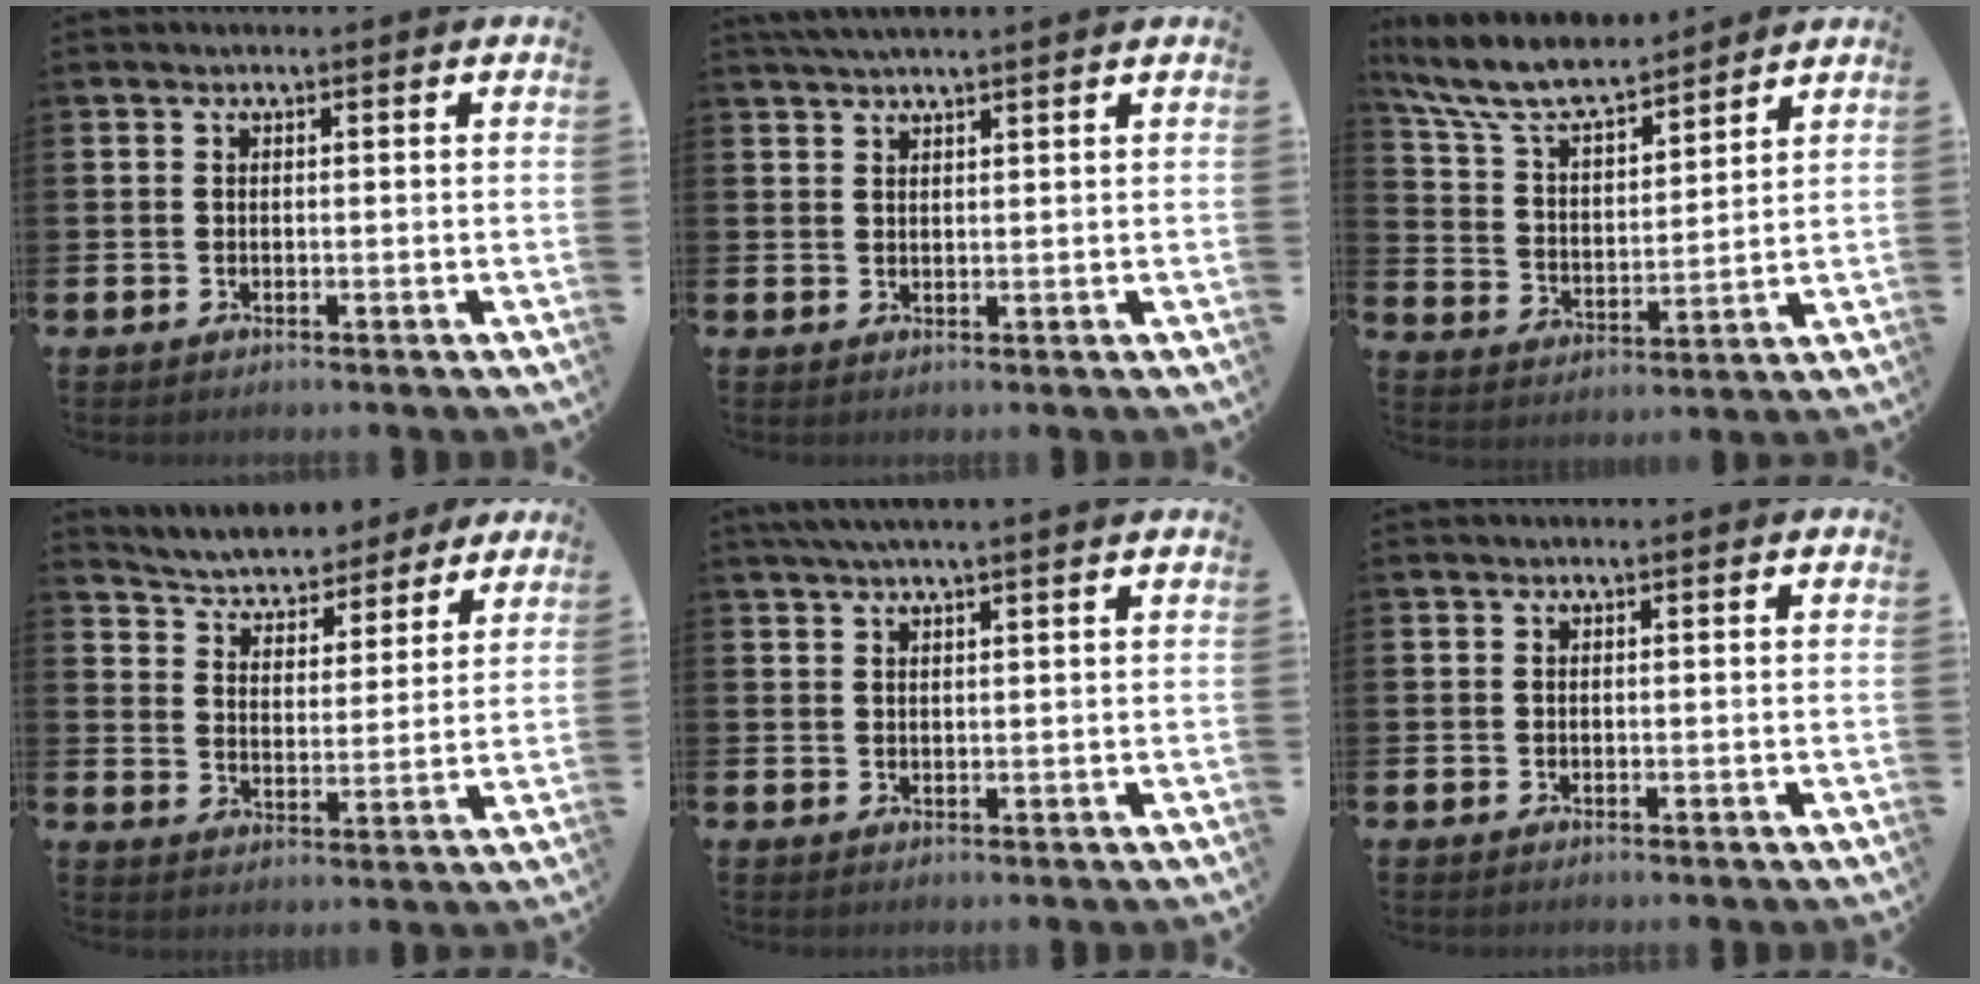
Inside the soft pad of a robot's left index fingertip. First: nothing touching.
{"total": 2.3, "force": [2.2, -0.3, 0.6], "torque": [-0.018, -0.002, 0.041]}
{"total": 9.0, "force": [8.2, 1.8, 3.3], "torque": [-0.103, -0.046, 0.147]}
{"total": 5.2, "force": [5.0, 1.4, 0.4], "torque": [-0.036, -0.041, 0.082]}
{"total": 2.6, "force": [2.2, -0.4, 1.2], "torque": [-0.028, 0.000, 0.042]}
{"total": 0.0}